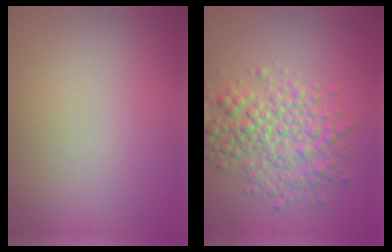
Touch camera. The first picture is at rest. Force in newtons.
{"total": 5.4, "press": 5.4, "slide": 0.0}